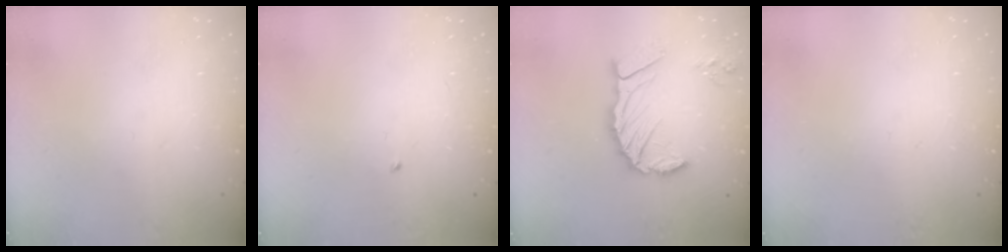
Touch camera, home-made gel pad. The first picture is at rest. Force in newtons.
{"total": 2.7, "press": 2.7, "slide": 0.2}
{"total": 13.9, "press": 13.8, "slide": 1.6}
{"total": 0.0}